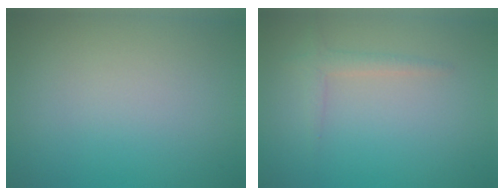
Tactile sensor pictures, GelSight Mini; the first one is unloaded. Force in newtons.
{"total": 1.4, "press": 1.4, "slide": 0.1}